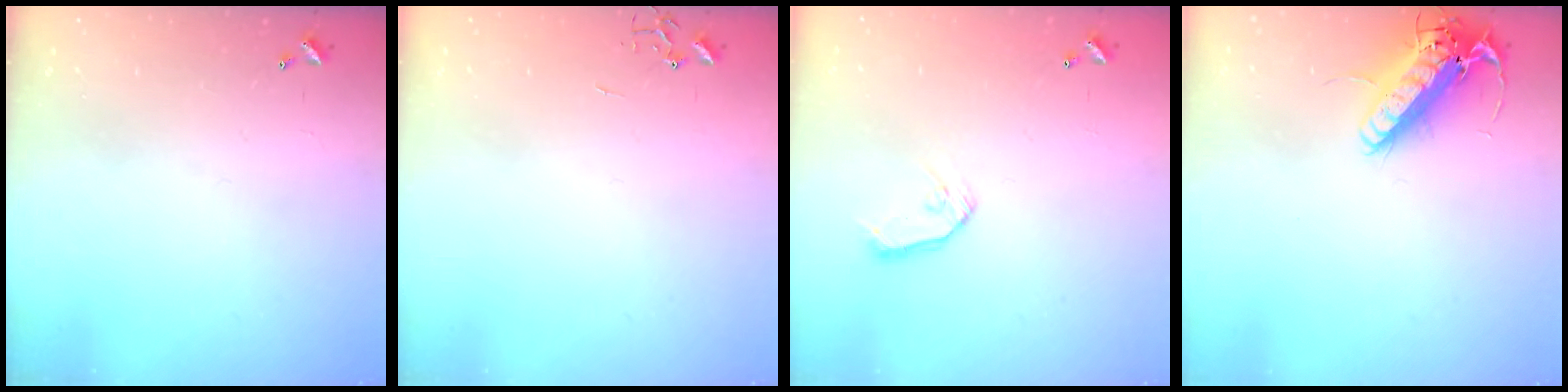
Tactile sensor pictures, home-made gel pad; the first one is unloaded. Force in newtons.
{"total": 0.0}
{"total": 8.0, "press": 8.0, "slide": 0.4}
{"total": 16.2, "press": 15.9, "slide": 3.2}